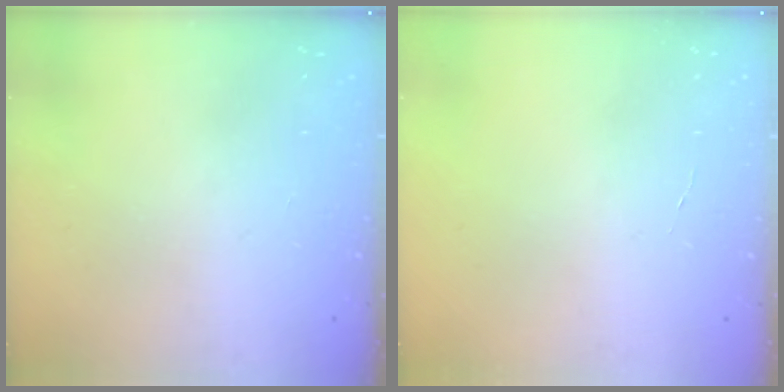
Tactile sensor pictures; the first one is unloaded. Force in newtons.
{"total": 2.1, "press": 2.1, "slide": 0.2}